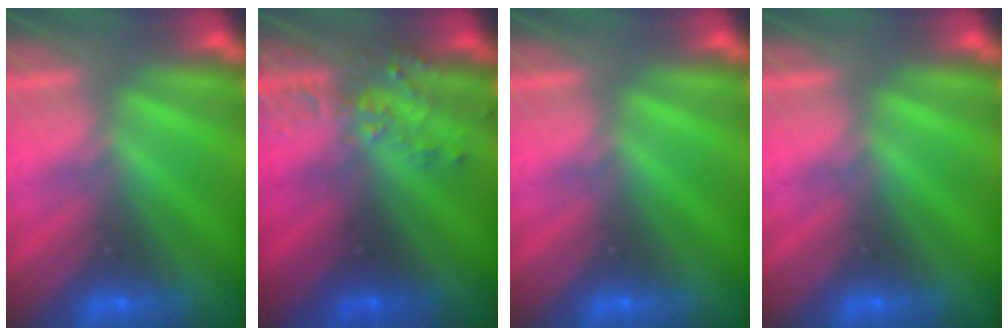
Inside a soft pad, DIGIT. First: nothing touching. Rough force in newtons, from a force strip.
{"total": 4.0}
{"total": 0.0}
{"total": 0.0}